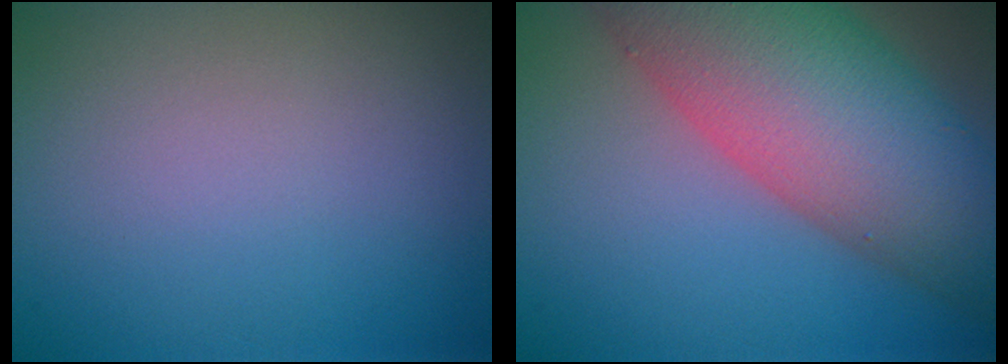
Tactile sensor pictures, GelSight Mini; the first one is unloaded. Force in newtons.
{"total": 13.6, "press": 13.6, "slide": 0.7}